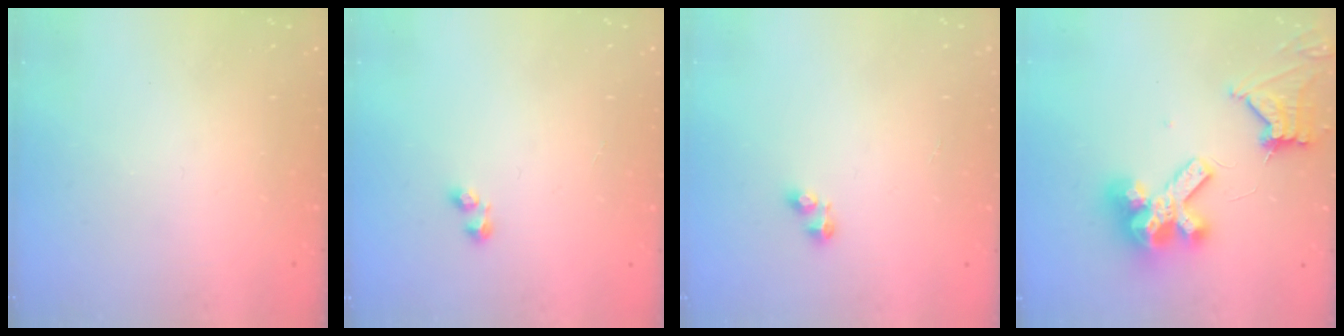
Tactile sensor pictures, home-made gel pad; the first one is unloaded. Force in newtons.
{"total": 1.2, "press": 1.0, "slide": 0.6}
{"total": 2.8, "press": 2.8, "slide": 0.4}
{"total": 12.6, "press": 12.5, "slide": 1.4}